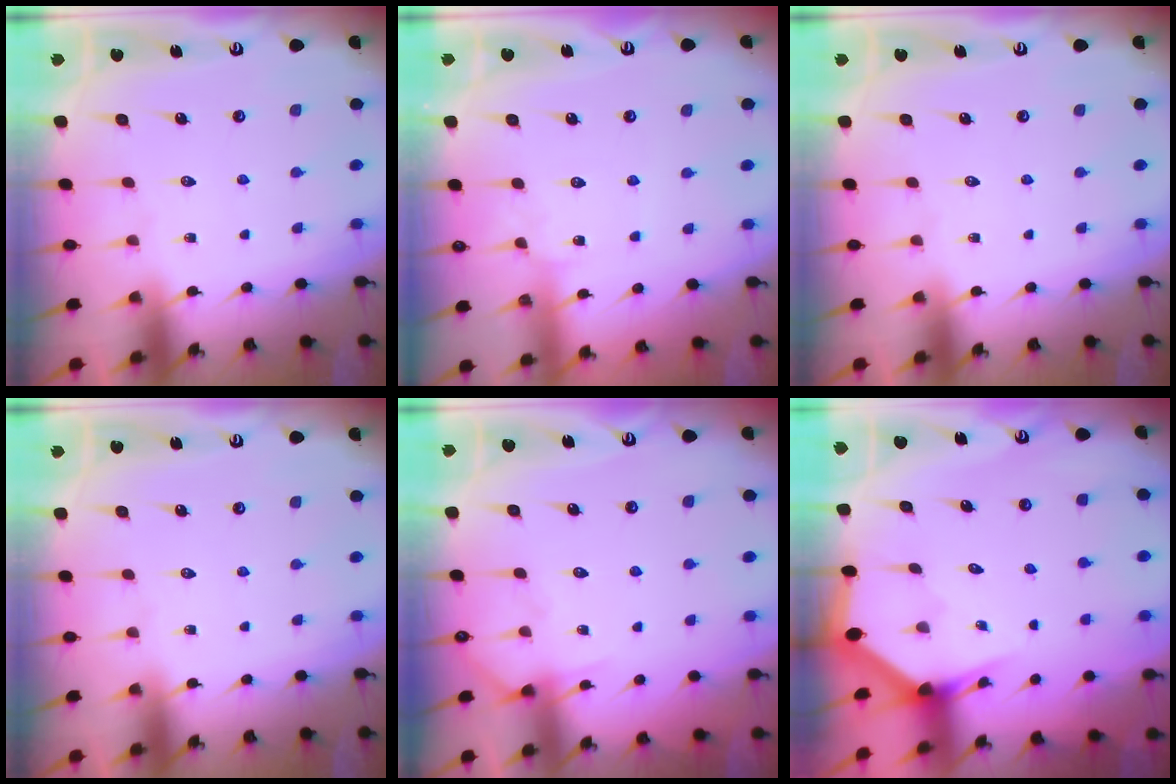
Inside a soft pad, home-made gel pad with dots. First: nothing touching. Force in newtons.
{"total": 2.0, "press": 2.0, "slide": 0.2}
{"total": 0.0}
{"total": 0.0}
{"total": 6.0, "press": 5.9, "slide": 0.7}
{"total": 2.8, "press": 2.8, "slide": 0.2}